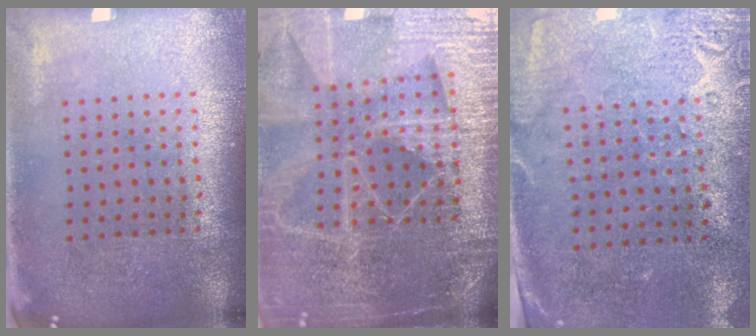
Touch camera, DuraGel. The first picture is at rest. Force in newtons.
{"total": 5.7, "press": 5.0, "slide": 2.8}
{"total": 2.7, "press": 2.3, "slide": 1.5}